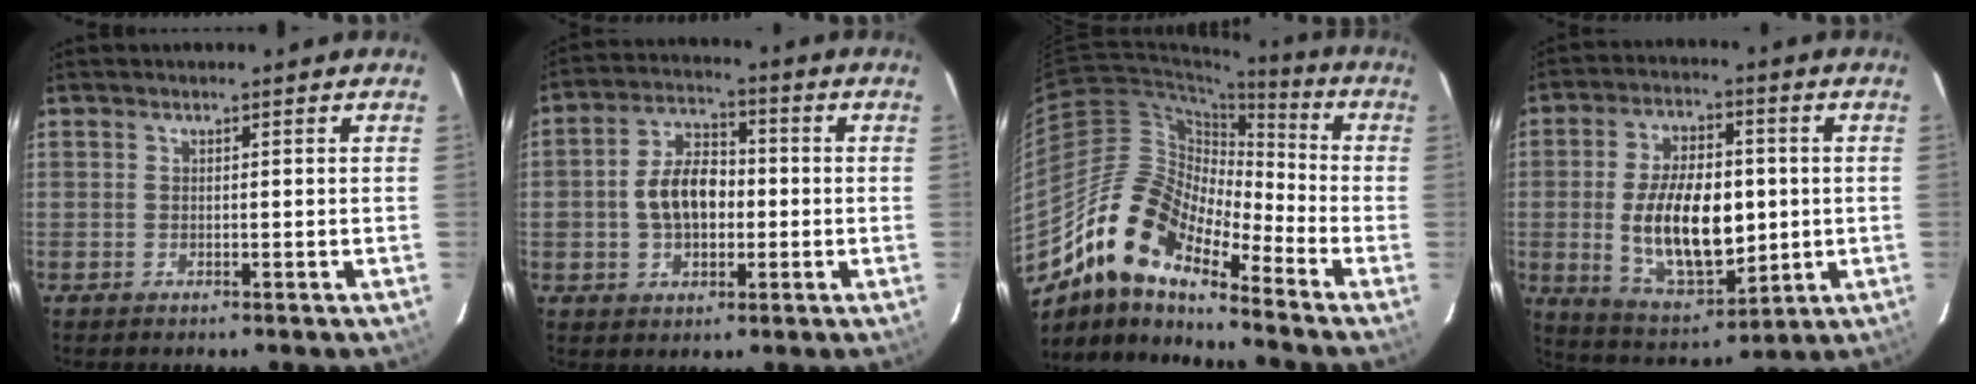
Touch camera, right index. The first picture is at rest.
{"total": 9.5, "force": [-0.8, 6.2, 7.2], "torque": [-0.137, 0.024, -0.009]}
{"total": 15.2, "force": [-11.4, 5.1, 8.7], "torque": [-0.142, 0.003, -0.231]}
{"total": 17.3, "force": [-0.6, 9.0, 14.8], "torque": [-0.277, -0.004, 0.010]}